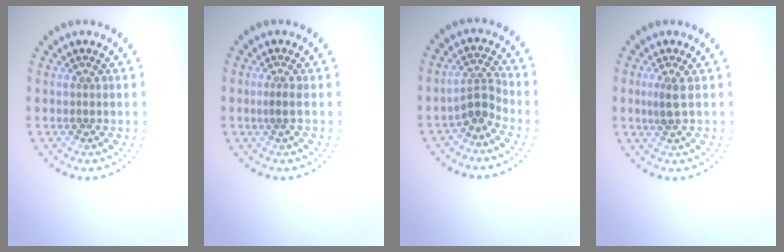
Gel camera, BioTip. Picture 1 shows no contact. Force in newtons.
{"total": 0.7, "press": 0.3, "slide": 0.6}
{"total": 2.4, "press": 1.7, "slide": 1.7}
{"total": 1.3, "press": 1.0, "slide": 0.8}